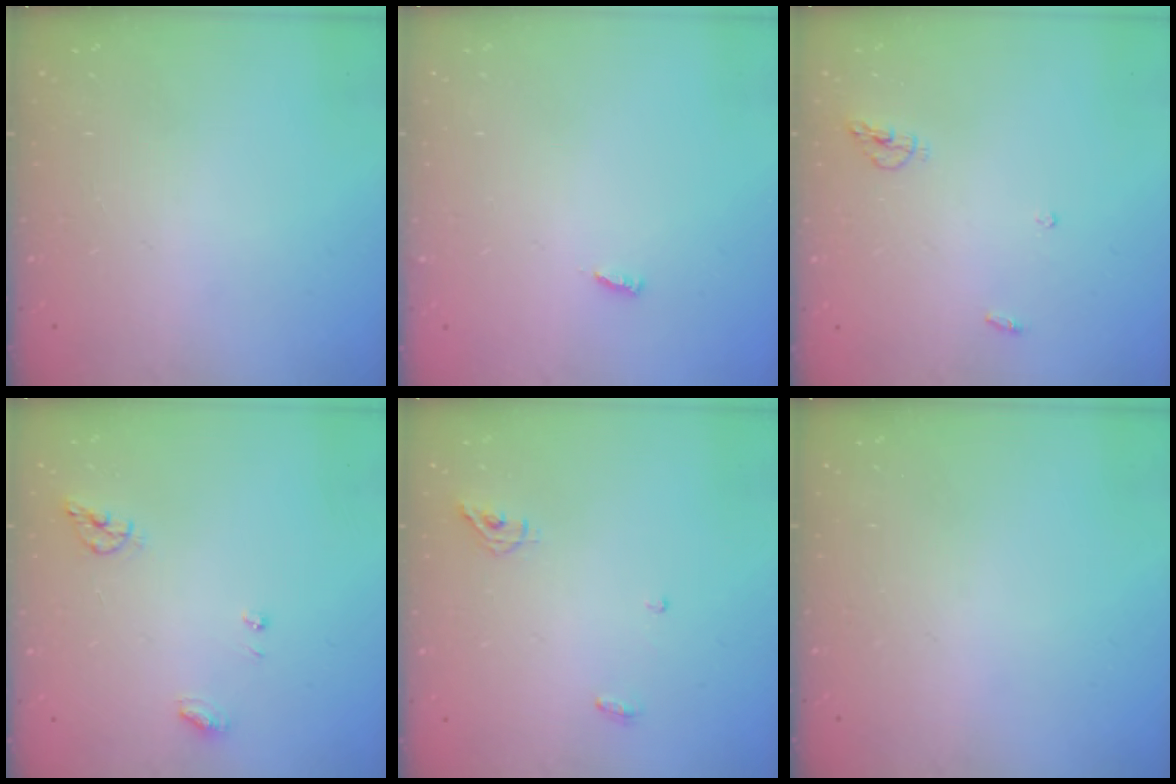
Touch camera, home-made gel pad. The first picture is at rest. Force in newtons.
{"total": 3.0, "press": 3.0, "slide": 0.0}
{"total": 5.0, "press": 4.9, "slide": 0.2}
{"total": 6.7, "press": 6.7, "slide": 0.3}
{"total": 5.1, "press": 5.0, "slide": 0.8}
{"total": 0.0}